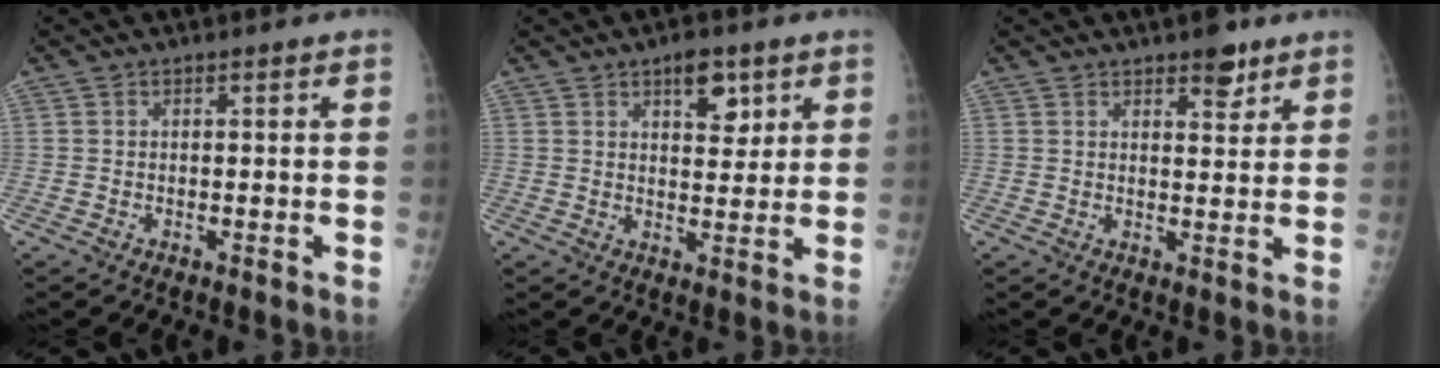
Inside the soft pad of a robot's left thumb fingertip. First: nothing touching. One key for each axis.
{"total": 6.2, "fx": 3.2, "fy": 3.2, "fz": 4.2, "tx": -0.035, "ty": -0.017, "tz": 0.045}
{"total": 4.8, "fx": 3.2, "fy": 2.1, "fz": 2.8, "tx": -0.019, "ty": -0.017, "tz": 0.043}